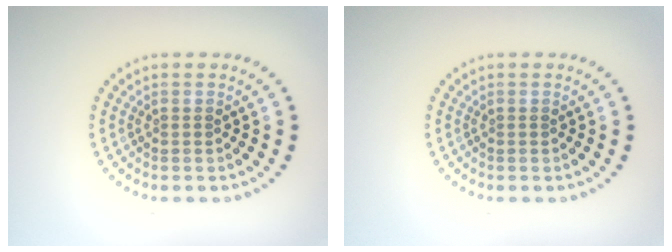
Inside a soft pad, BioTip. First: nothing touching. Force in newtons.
{"total": 0.0}